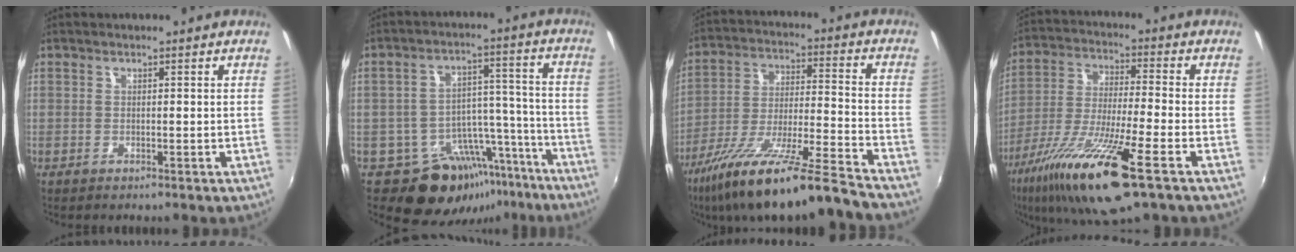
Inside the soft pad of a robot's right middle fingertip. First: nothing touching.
{"total": 15.6, "force": [-11.0, 9.7, 5.4], "torque": [-0.088, 0.048, -0.137]}
{"total": 20.1, "force": [-16.0, 0.3, 12.1], "torque": [-0.222, -0.044, -0.275]}
{"total": 18.3, "force": [-10.5, 2.3, 14.7], "torque": [-0.296, -0.046, -0.197]}